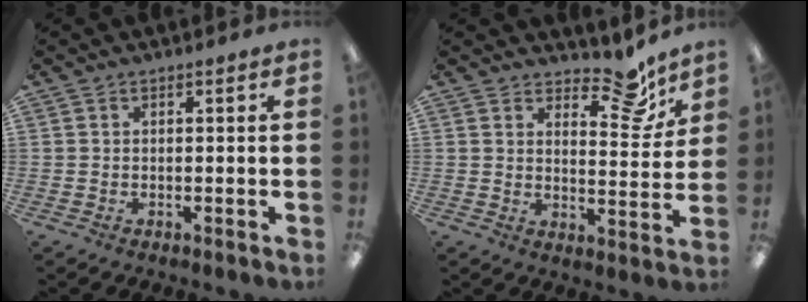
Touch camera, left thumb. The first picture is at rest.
{"total": 10.7, "force": [8.2, 4.3, 5.3], "torque": [-0.049, -0.062, 0.138]}